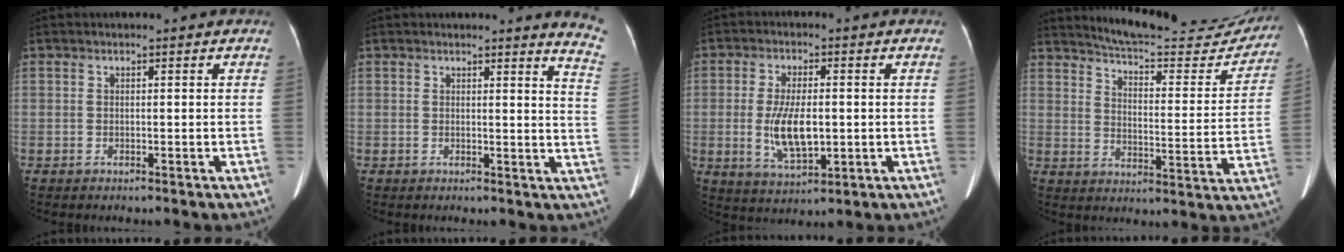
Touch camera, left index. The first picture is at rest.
{"total": 6.7, "force": [6.2, -0.5, 2.2], "torque": [-0.019, -0.065, 0.035]}
{"total": 8.1, "force": [-0.8, 3.1, 7.5], "torque": [-0.151, -0.005, -0.008]}
{"total": 20.1, "force": [19.2, 3.1, 5.4], "torque": [-0.068, -0.051, 0.244]}